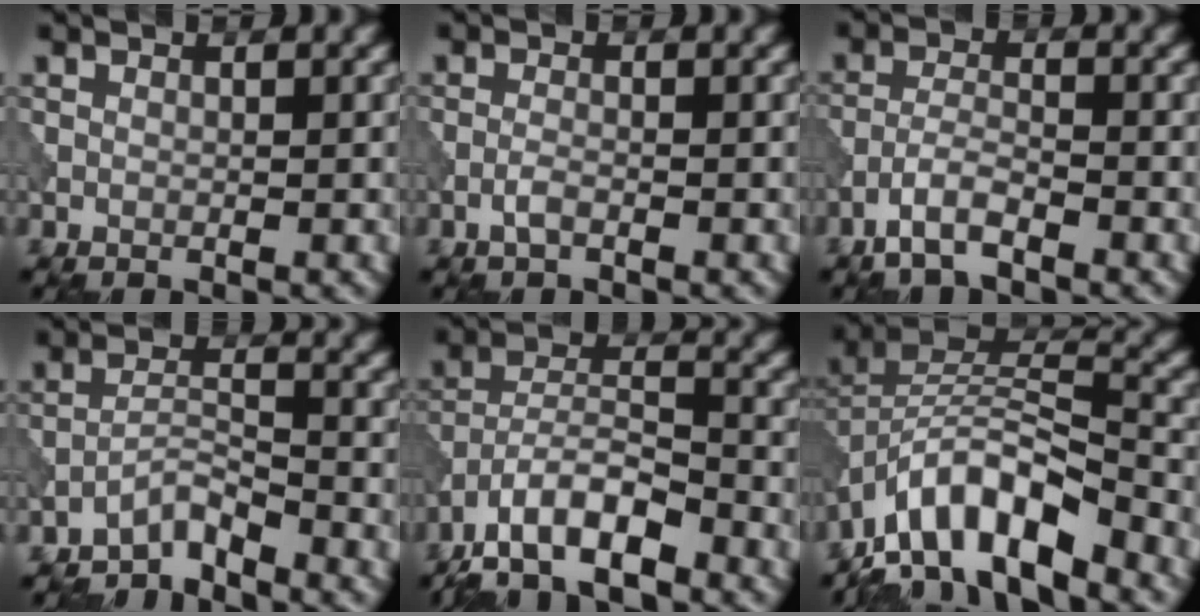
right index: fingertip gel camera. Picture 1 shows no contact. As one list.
[{"total": 1.1, "force": [-0.7, 0.3, 0.8], "torque": [-0.019, 0.002, -0.018]}, {"total": 3.0, "force": [-2.1, 0.7, 2.0], "torque": [-0.043, 0.006, -0.049]}, {"total": 2.8, "force": [-2.6, 0.3, 1.0], "torque": [-0.016, 0.010, -0.054]}, {"total": 8.3, "force": [-6.0, 2.8, 5.1], "torque": [-0.082, 0.006, -0.120]}, {"total": 10.2, "force": [-7.0, 3.6, 6.5], "torque": [-0.103, 0.008, -0.140]}]